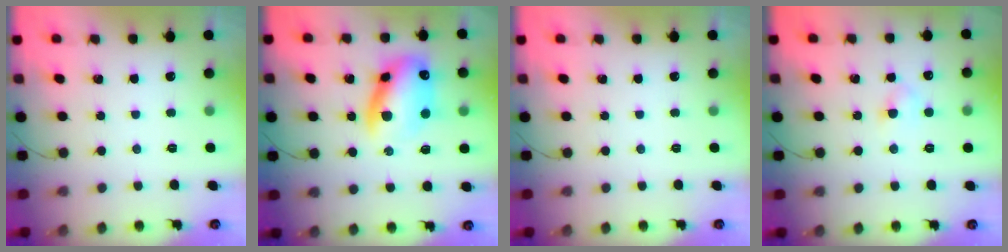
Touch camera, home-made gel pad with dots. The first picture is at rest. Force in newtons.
{"total": 14.0, "press": 13.7, "slide": 2.9}
{"total": 0.0}
{"total": 3.0, "press": 2.9, "slide": 1.0}